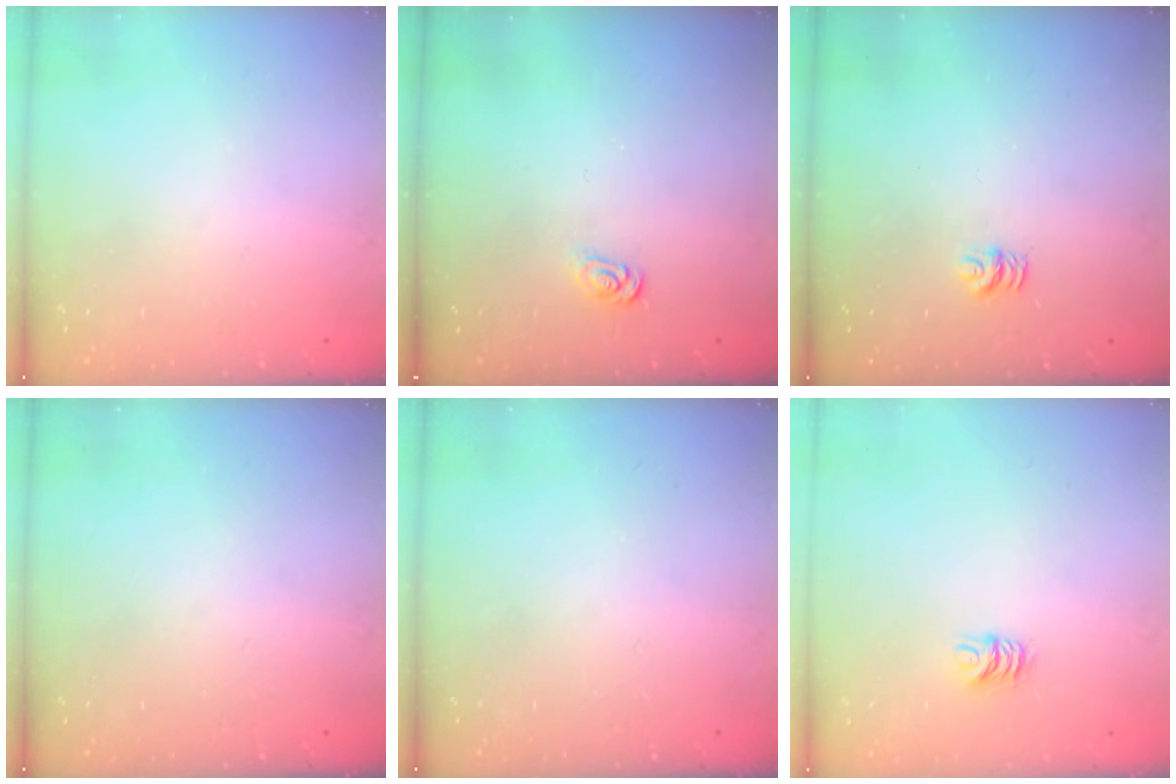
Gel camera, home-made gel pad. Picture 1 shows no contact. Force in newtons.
{"total": 2.5, "press": 2.4, "slide": 0.3}
{"total": 4.6, "press": 4.6, "slide": 0.4}
{"total": 0.0}
{"total": 0.0}
{"total": 5.3, "press": 5.2, "slide": 0.4}